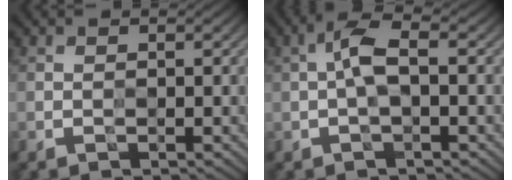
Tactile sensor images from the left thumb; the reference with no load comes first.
{"total": 3.5, "force": [0.1, 1.0, 3.4], "torque": [-0.076, 0.014, -0.007]}